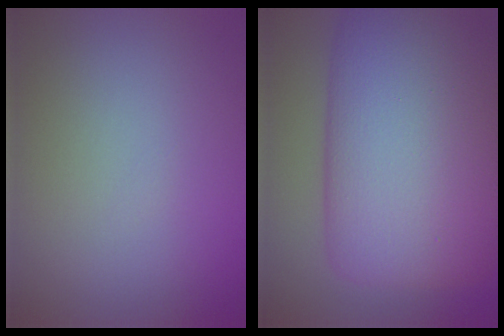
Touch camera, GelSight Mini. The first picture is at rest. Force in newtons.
{"total": 17.6, "press": 17.6, "slide": 0.1}